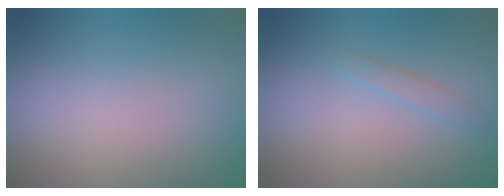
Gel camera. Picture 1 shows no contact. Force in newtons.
{"total": 1.1, "press": 1.1, "slide": 0.0}